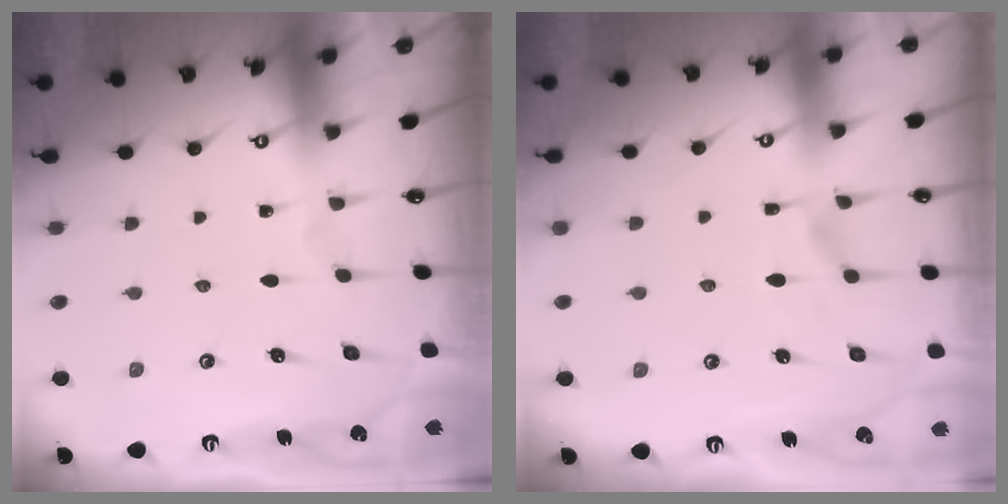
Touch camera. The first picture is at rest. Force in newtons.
{"total": 5.4, "press": 5.2, "slide": 1.3}